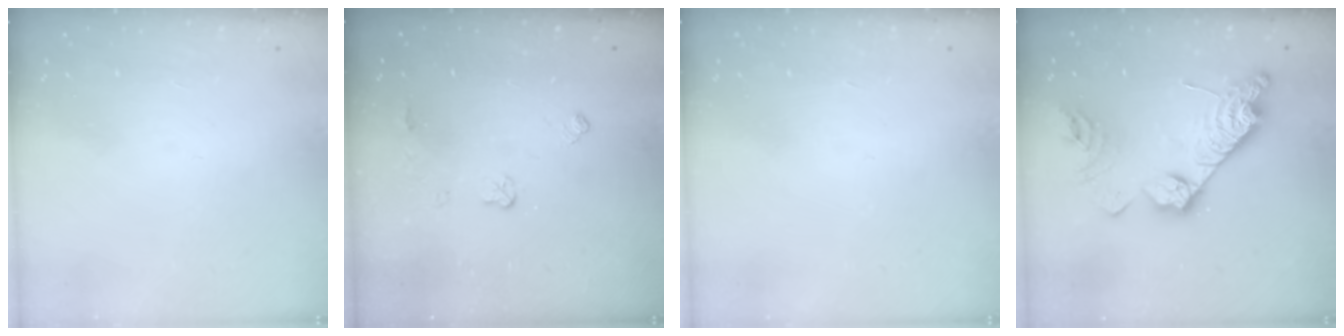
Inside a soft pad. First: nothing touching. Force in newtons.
{"total": 4.6, "press": 4.6, "slide": 0.7}
{"total": 0.0}
{"total": 17.9, "press": 17.9, "slide": 1.4}